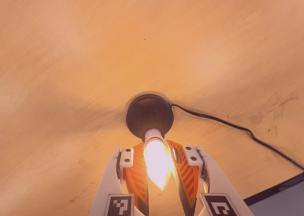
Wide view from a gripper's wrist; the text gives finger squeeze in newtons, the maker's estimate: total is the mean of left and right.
{"total": 14.0, "left": 12.6, "right": 15.4}